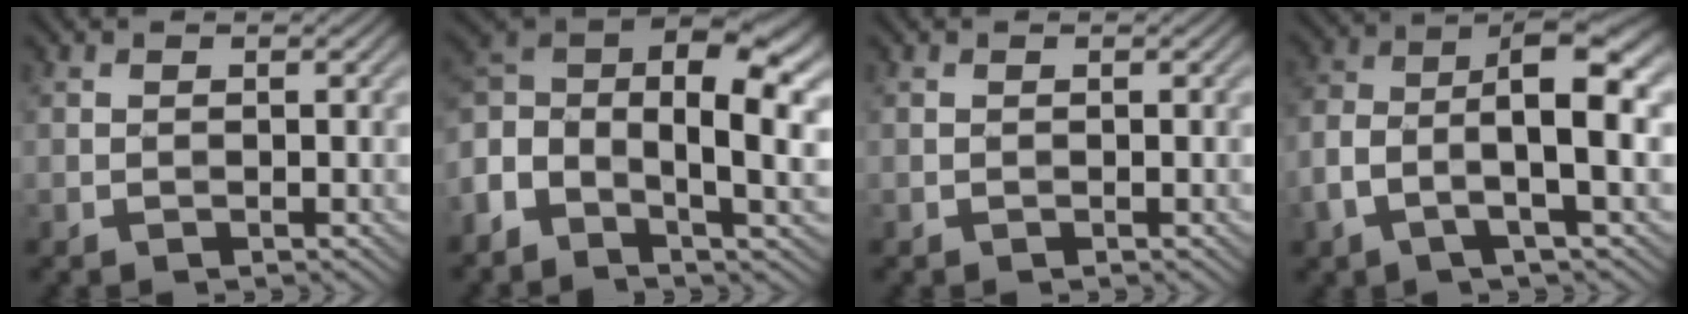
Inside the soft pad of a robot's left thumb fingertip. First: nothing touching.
{"total": 12.7, "force": [-1.4, 6.6, 10.8], "torque": [-0.228, 0.006, -0.045]}
{"total": 0.0}
{"total": 10.0, "force": [-2.6, 4.2, 8.8], "torque": [-0.168, 0.012, -0.059]}